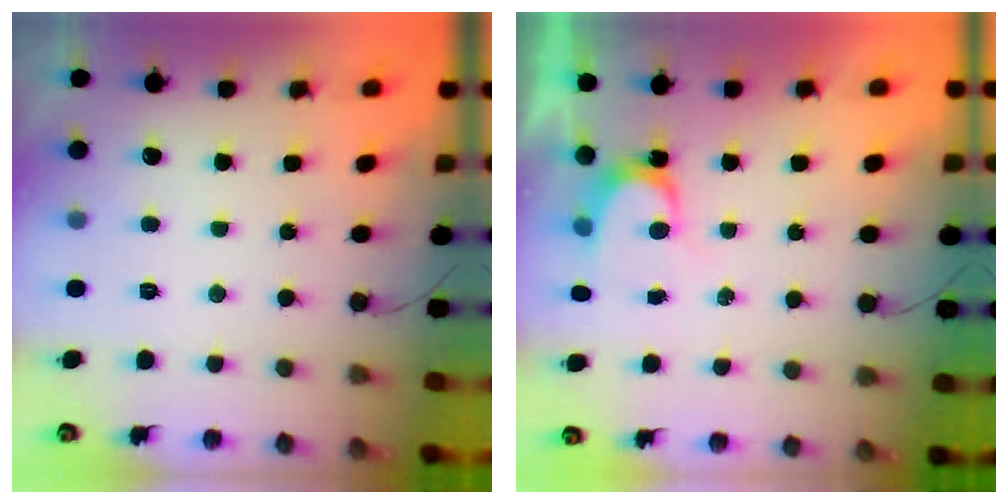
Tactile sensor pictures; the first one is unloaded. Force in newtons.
{"total": 3.6, "press": 3.6, "slide": 0.2}